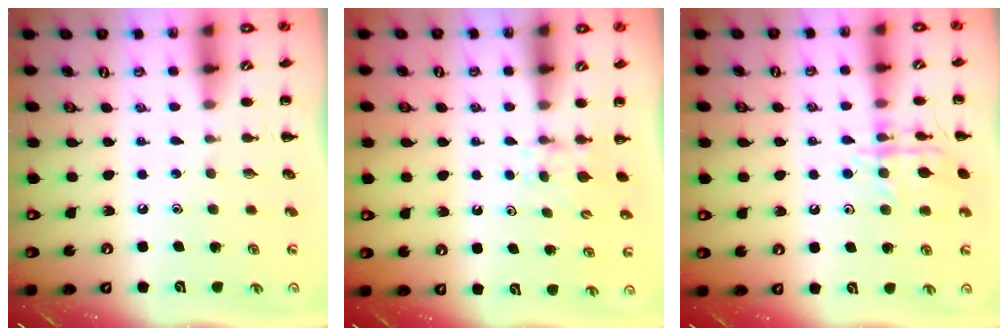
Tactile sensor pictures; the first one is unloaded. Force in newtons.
{"total": 3.9, "press": 3.5, "slide": 1.5}
{"total": 12.9, "press": 12.9, "slide": 0.8}